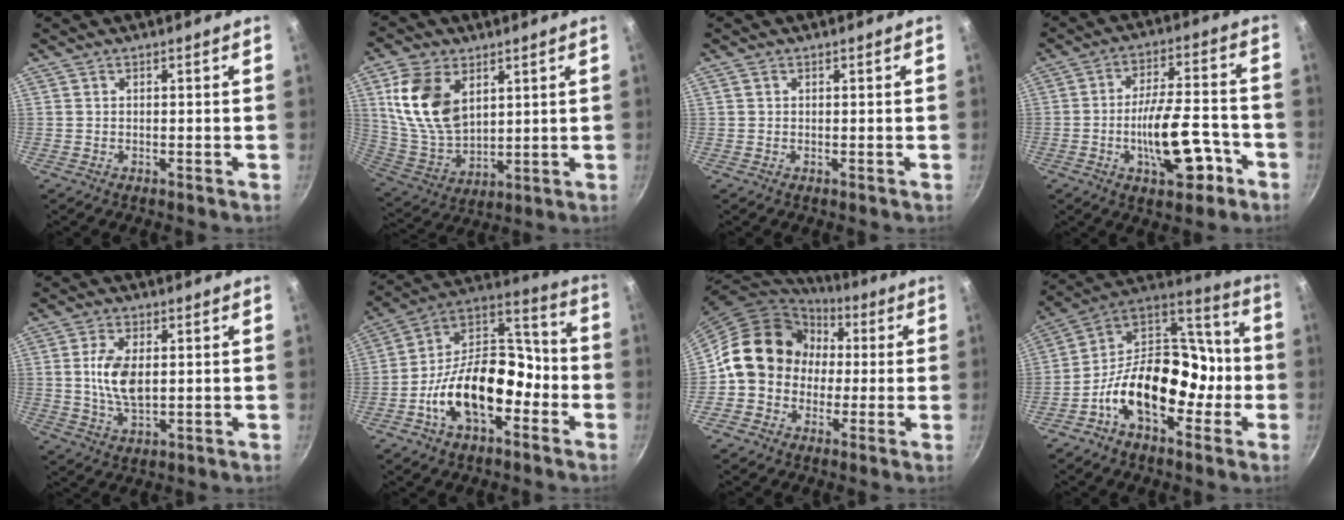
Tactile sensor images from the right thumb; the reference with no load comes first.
{"total": 15.5, "force": [5.4, 9.8, 10.7], "torque": [-0.189, -0.026, 0.120]}
{"total": 0.6, "force": [0.2, 0.5, 0.2], "torque": [-0.004, 0.003, 0.003]}
{"total": 14.0, "force": [-5.3, 5.8, 11.6], "torque": [-0.164, 0.040, -0.075]}
{"total": 8.6, "force": [1.0, 4.5, 7.2], "torque": [-0.137, -0.007, 0.021]}
{"total": 19.8, "force": [-6.9, 11.6, 14.6], "torque": [-0.206, 0.072, -0.130]}
{"total": 14.6, "force": [0.6, 12.9, 6.8], "torque": [-0.068, 0.033, -0.005]}
{"total": 21.0, "force": [-6.2, 13.3, 15.0], "torque": [-0.192, 0.079, -0.120]}